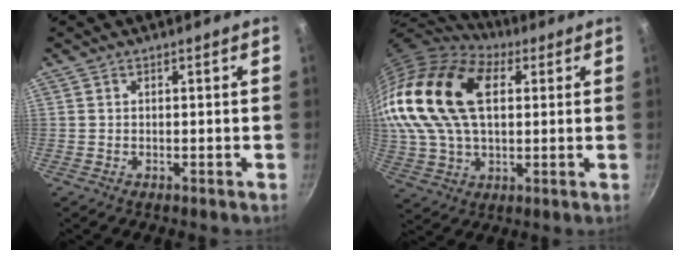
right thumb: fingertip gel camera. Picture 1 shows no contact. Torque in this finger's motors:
{"motor_torque": [-0.43, 3.14, 1.76, -1.01, 0.74]}